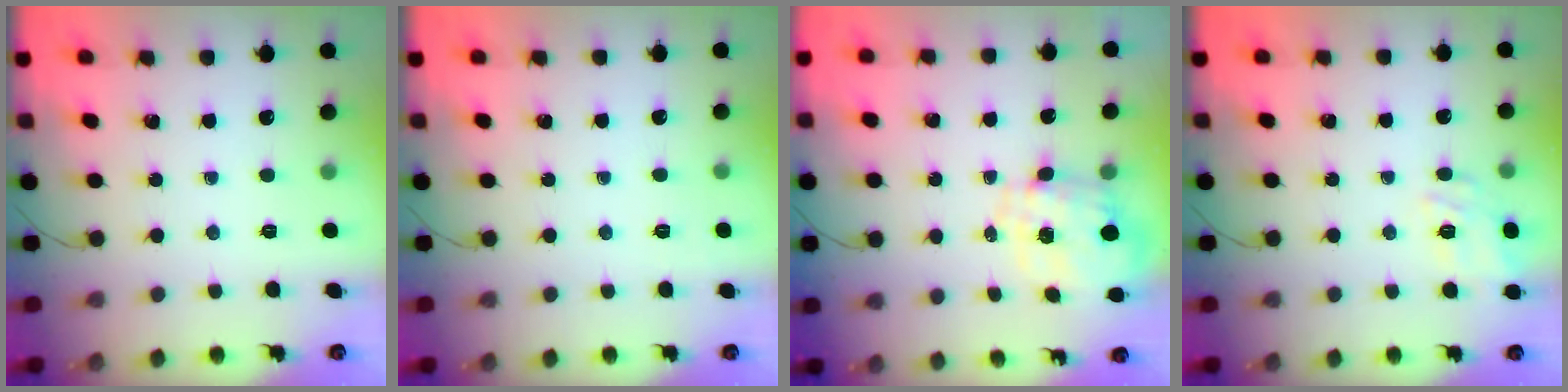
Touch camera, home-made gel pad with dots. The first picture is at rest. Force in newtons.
{"total": 5.2, "press": 5.1, "slide": 1.1}
{"total": 1.7, "press": 1.6, "slide": 0.3}
{"total": 13.0, "press": 13.0, "slide": 0.7}